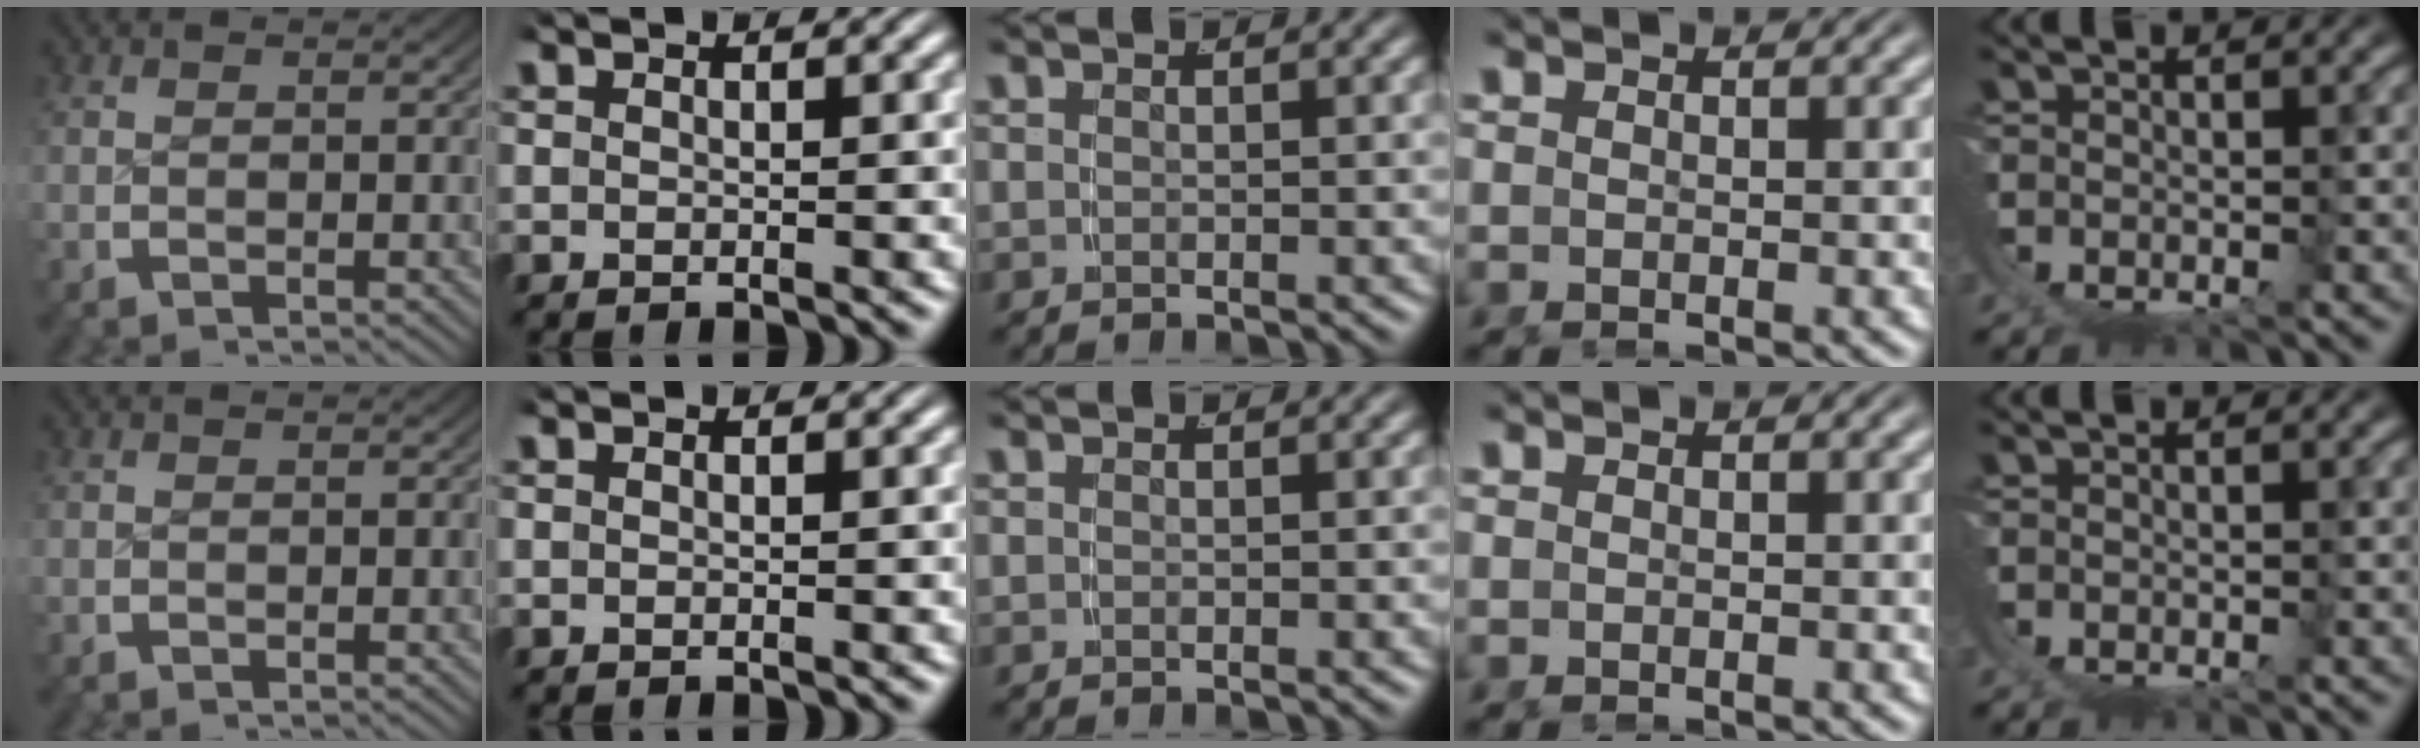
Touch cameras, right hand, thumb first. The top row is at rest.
{}